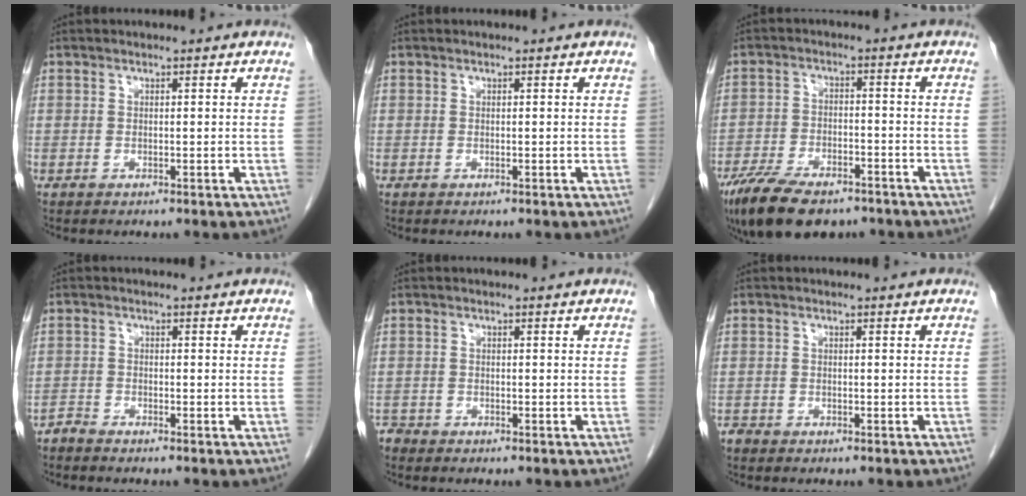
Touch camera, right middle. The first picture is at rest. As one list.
[{"total": 0.0}, {"total": 12.7, "force": [-9.3, 4.8, 7.2], "torque": [-0.132, -0.014, -0.150]}, {"total": 1.2, "force": [-1.2, -0.1, -0.1], "torque": [0.003, -0.003, -0.023]}, {"total": 1.0, "force": [-0.9, 0.3, -0.2], "torque": [0.002, -0.002, -0.019]}, {"total": 0.7, "force": [-0.6, 0.3, 0.0], "torque": [-0.005, 0.000, -0.014]}]